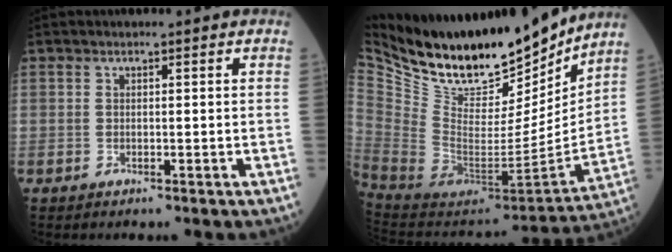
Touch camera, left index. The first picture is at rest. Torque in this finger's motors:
{"motor_torque": [0.98, -1.16, 0.22, 0.05]}